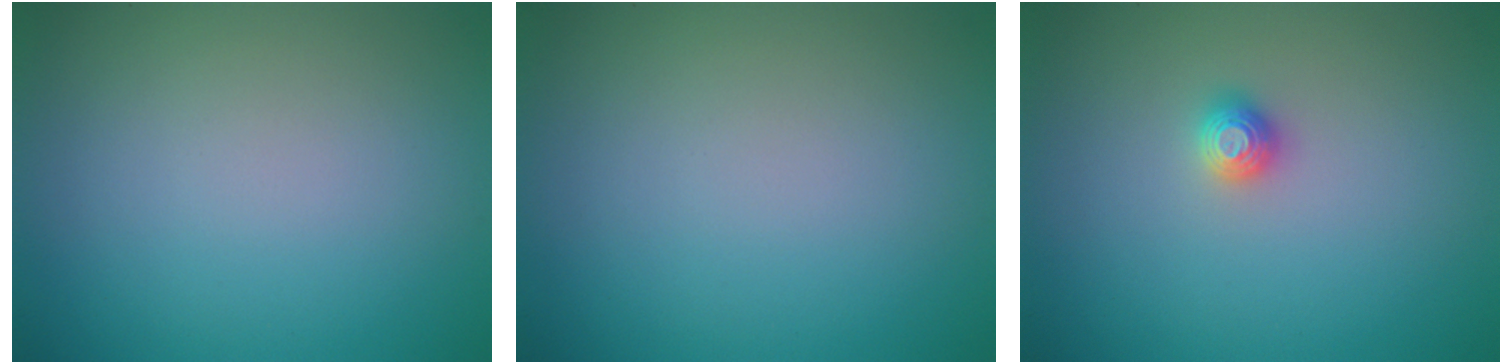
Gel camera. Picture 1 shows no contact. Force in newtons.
{"total": 0.0}
{"total": 1.2, "press": 1.1, "slide": 0.2}